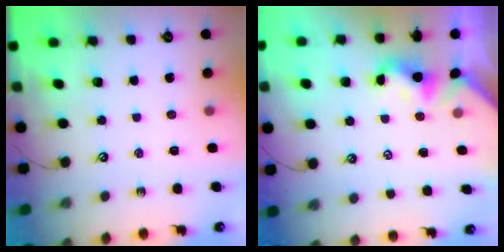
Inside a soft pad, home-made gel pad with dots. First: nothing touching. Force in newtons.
{"total": 1.9, "press": 1.9, "slide": 0.5}